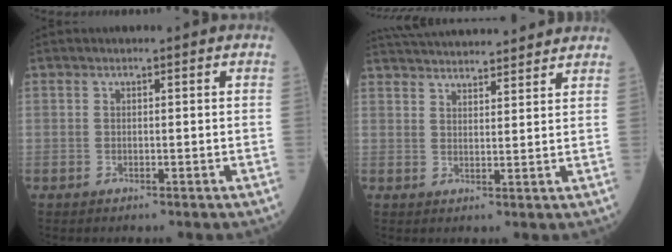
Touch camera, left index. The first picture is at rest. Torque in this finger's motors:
{"motor_torque": [0.22, -0.34, 0.28, 0.06]}